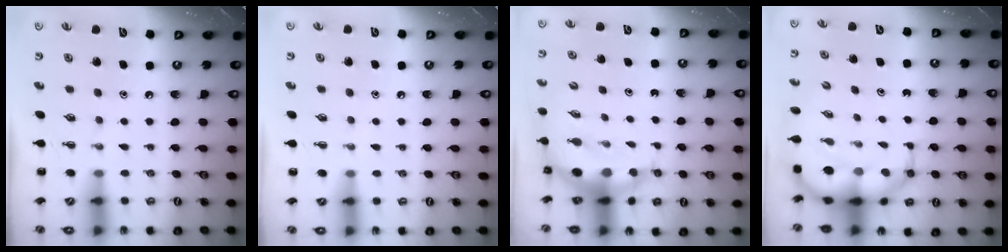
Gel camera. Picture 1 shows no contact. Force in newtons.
{"total": 3.0, "press": 2.8, "slide": 1.1}
{"total": 6.8, "press": 6.6, "slide": 1.8}
{"total": 10.7, "press": 10.3, "slide": 2.9}